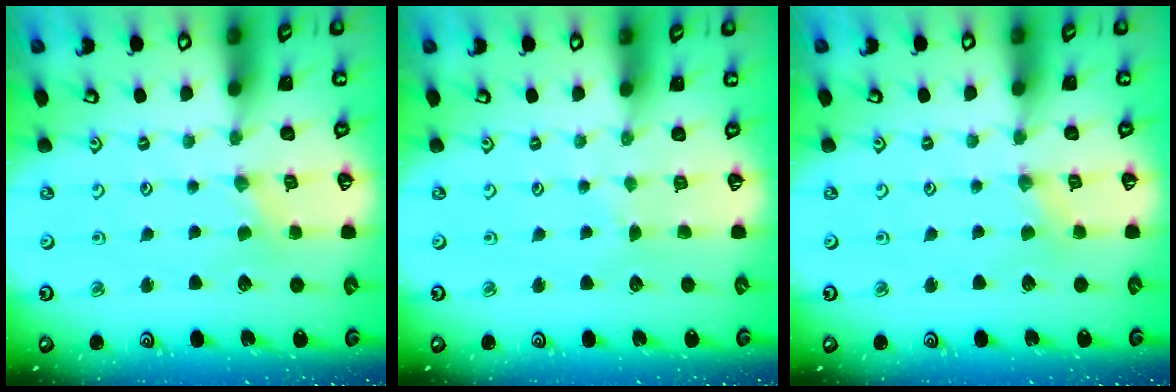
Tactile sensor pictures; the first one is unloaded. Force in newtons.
{"total": 1.7, "press": 1.7, "slide": 0.2}
{"total": 2.0, "press": 2.0, "slide": 0.4}